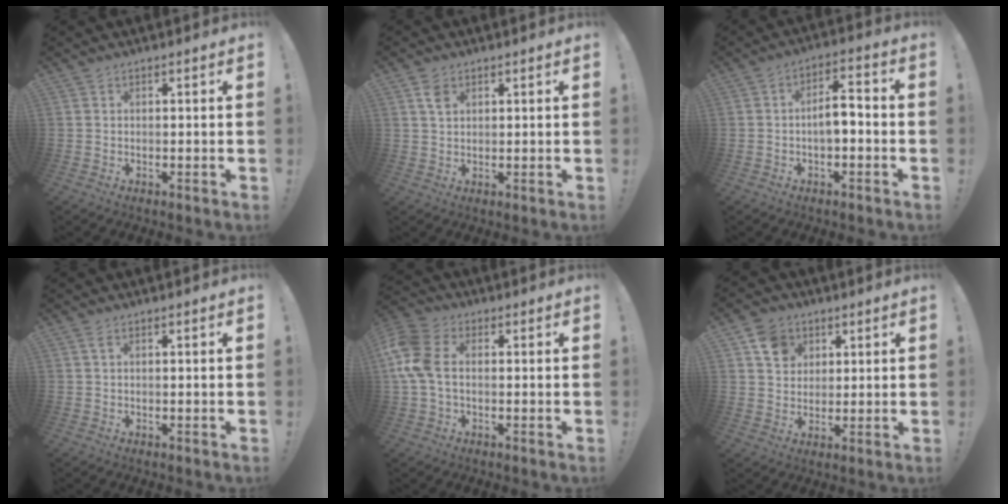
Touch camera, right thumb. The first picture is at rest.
{"total": 3.3, "force": [1.7, 2.0, 2.0], "torque": [-0.027, -0.005, 0.030]}
{"total": 6.8, "force": [-1.2, 2.6, 6.1], "torque": [-0.096, 0.010, -0.022]}
{"total": 1.4, "force": [0.5, 0.3, 1.3], "torque": [-0.022, 0.001, 0.006]}
{"total": 11.0, "force": [0.7, 7.1, 8.4], "torque": [-0.185, 0.004, 0.016]}
{"total": 8.3, "force": [3.9, 6.9, 2.3], "torque": [-0.022, -0.019, 0.076]}